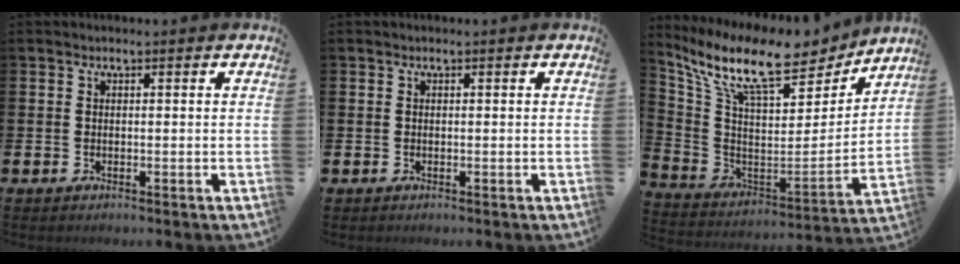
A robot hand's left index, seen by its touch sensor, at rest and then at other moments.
{"total": 0.0}
{"total": 12.8, "force": [10.5, 3.6, 6.3], "torque": [-0.154, -0.070, 0.179]}